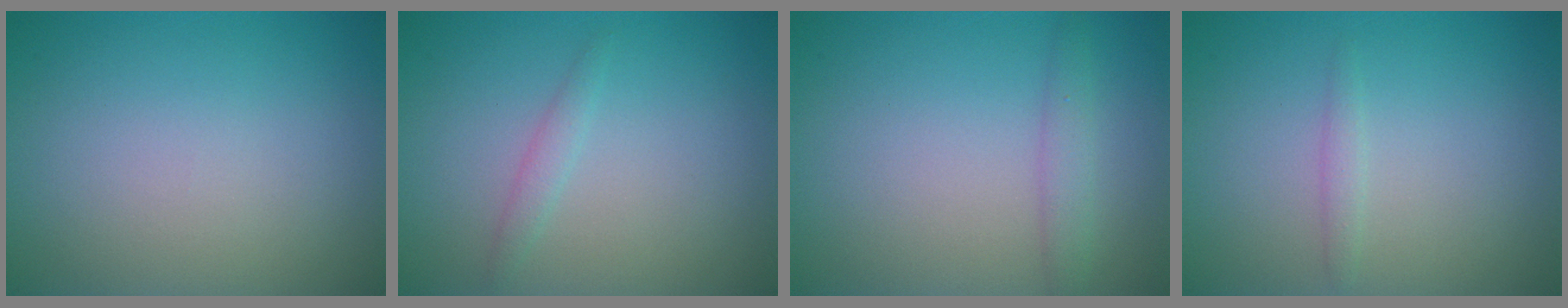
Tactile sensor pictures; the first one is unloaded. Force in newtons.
{"total": 1.1, "press": 1.1, "slide": 0.1}
{"total": 1.7, "press": 1.7, "slide": 0.1}
{"total": 0.9, "press": 0.9, "slide": 0.1}